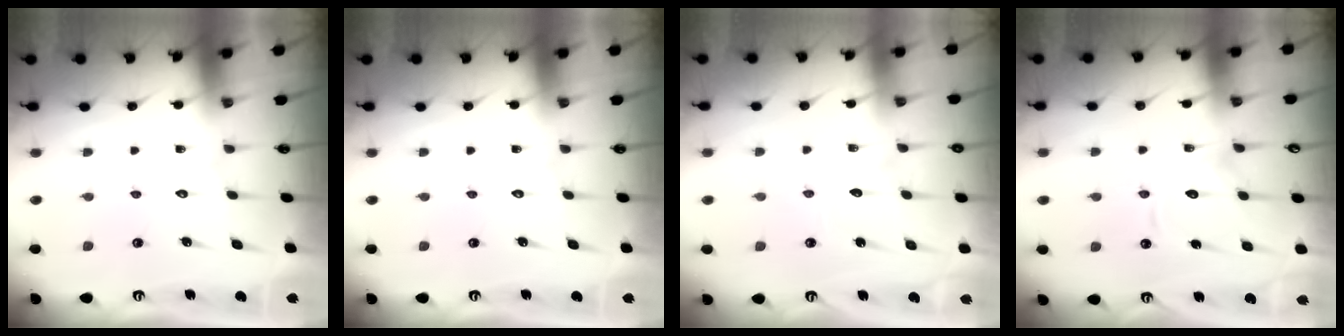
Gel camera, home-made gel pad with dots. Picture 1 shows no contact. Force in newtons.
{"total": 0.0}
{"total": 4.1, "press": 4.0, "slide": 0.4}
{"total": 9.9, "press": 9.9, "slide": 0.8}